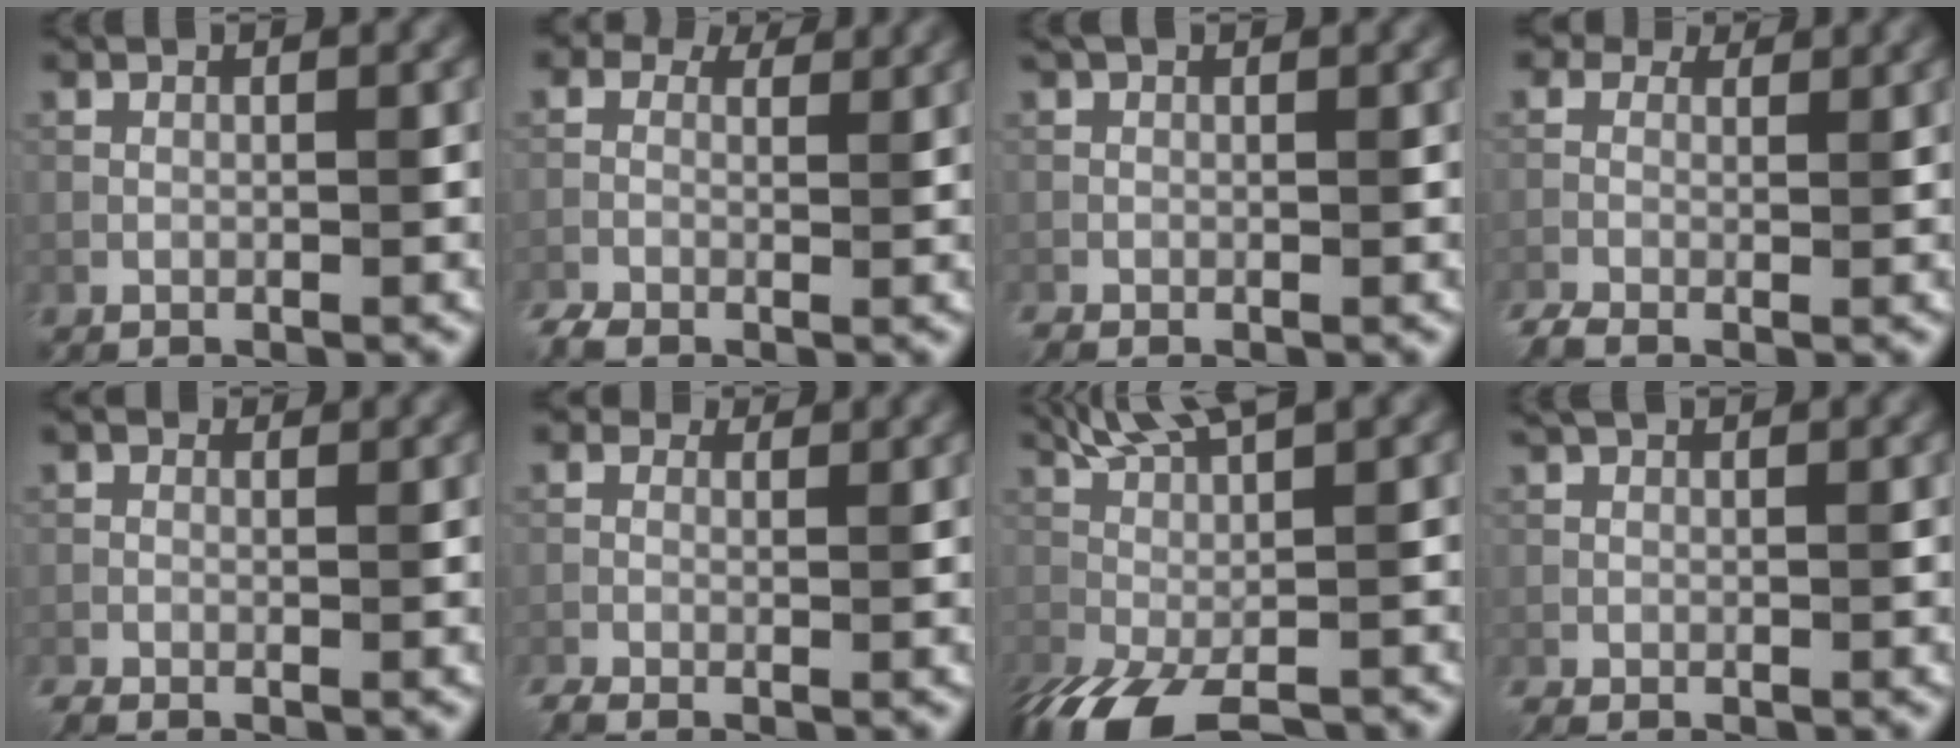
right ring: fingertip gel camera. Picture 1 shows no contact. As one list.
[{"total": 4.1, "force": [0.6, 3.2, 2.6], "torque": [-0.052, -0.003, 0.003]}, {"total": 1.7, "force": [0.1, 0.5, 1.6], "torque": [-0.033, 0.004, -0.001]}, {"total": 3.8, "force": [0.4, 2.8, 2.6], "torque": [-0.056, -0.001, 0.002]}, {"total": 1.7, "force": [-0.6, 1.1, 1.2], "torque": [-0.027, -0.003, -0.011]}, {"total": 2.5, "force": [-0.3, 1.8, 1.7], "torque": [-0.036, -0.001, -0.008]}, {"total": 9.6, "force": [-1.3, 3.5, 8.8], "torque": [-0.149, -0.013, -0.007]}, {"total": 1.9, "force": [0.5, 0.6, 1.7], "torque": [-0.027, 0.005, 0.006]}]